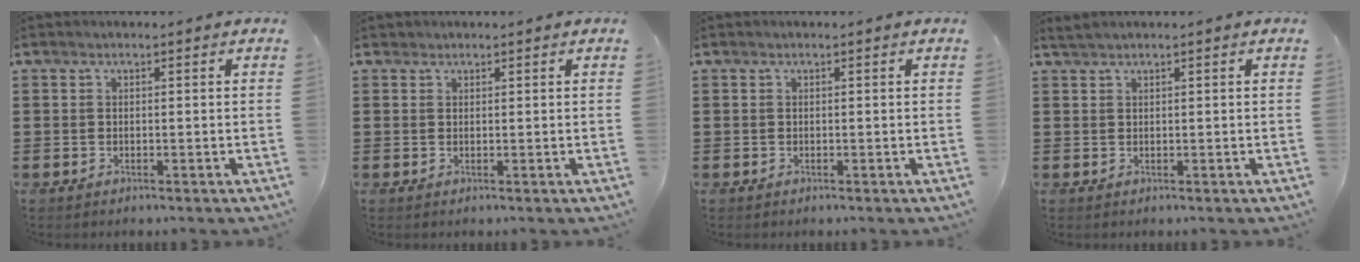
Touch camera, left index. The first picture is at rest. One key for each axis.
{"total": 0.8, "fx": 0.7, "fy": 0.4, "fz": 0.0, "tx": -0.002, "ty": 0.002, "tz": 0.013}
{"total": 0.0}
{"total": 0.9, "fx": 0.8, "fy": -0.1, "fz": 0.5, "tx": -0.010, "ty": -0.001, "tz": 0.016}